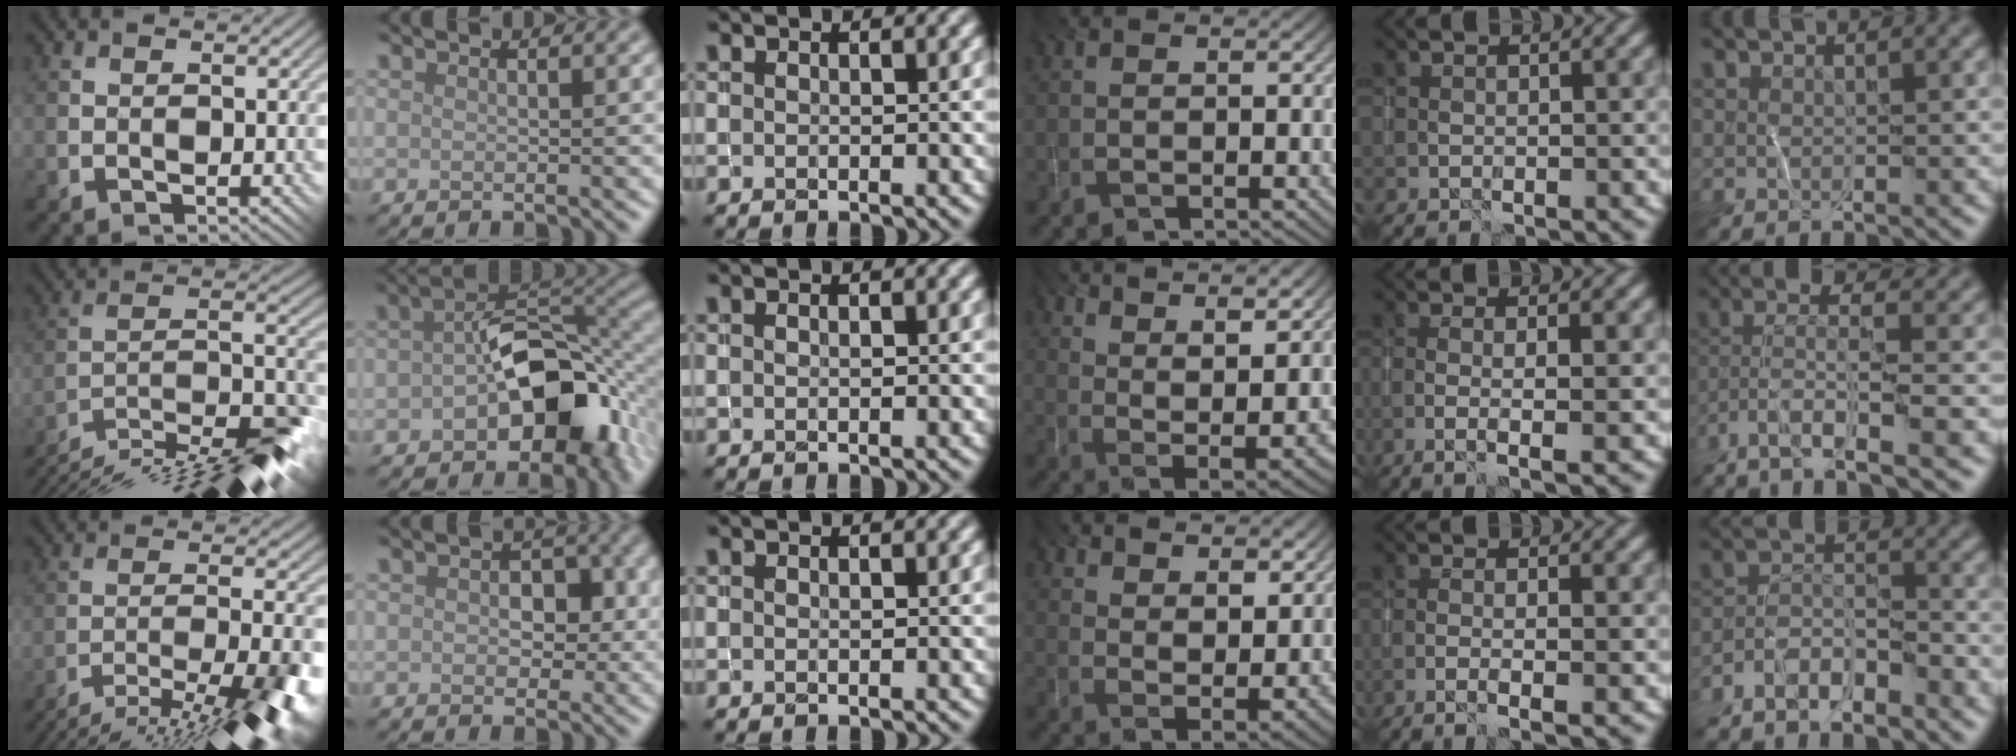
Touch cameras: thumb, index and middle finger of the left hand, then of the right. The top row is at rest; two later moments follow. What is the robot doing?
{"motion": "wrap", "object": "yarn"}